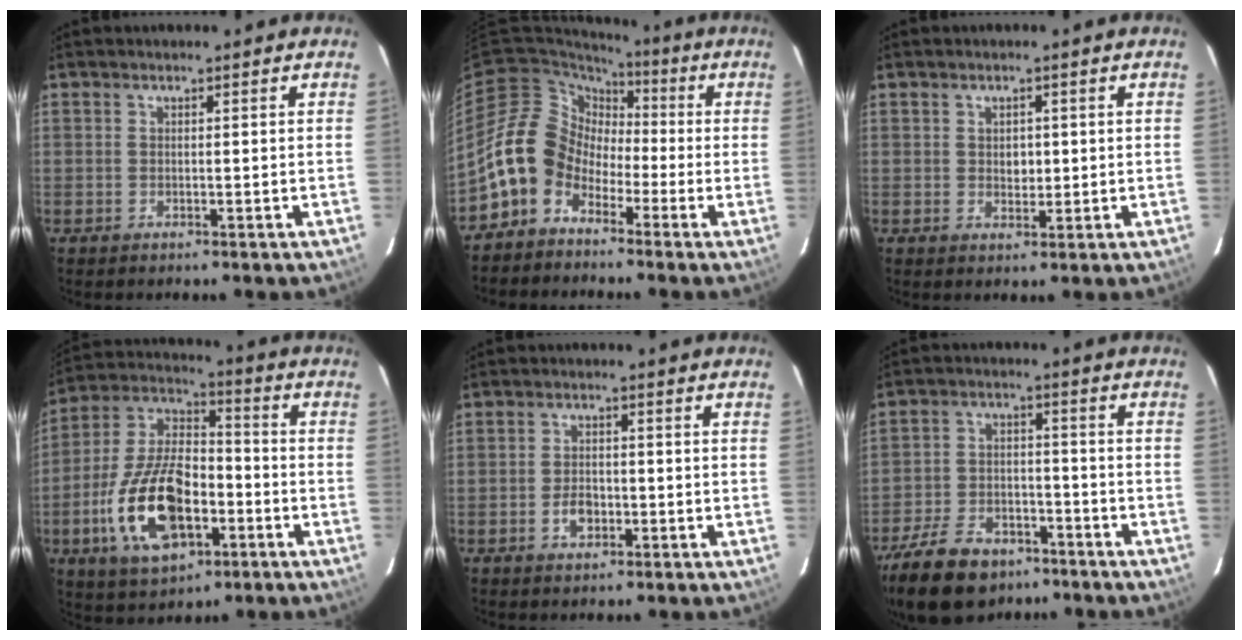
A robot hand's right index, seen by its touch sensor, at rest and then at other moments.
{"total": 11.2, "force": [-4.9, 9.2, 4.1], "torque": [-0.081, 0.034, -0.110]}
{"total": 2.4, "force": [0.3, 2.0, 1.3], "torque": [-0.018, 0.002, 0.006]}
{"total": 19.3, "force": [-6.7, 10.1, 15.0], "torque": [-0.316, 0.004, -0.111]}
{"total": 3.6, "force": [-1.5, 2.4, 2.3], "torque": [-0.042, 0.005, -0.022]}
{"total": 16.5, "force": [-11.5, 8.9, 7.9], "torque": [-0.191, -0.005, -0.187]}